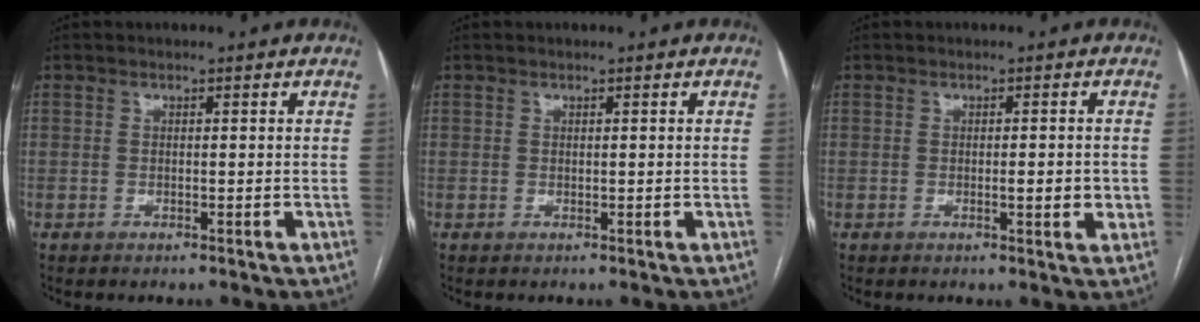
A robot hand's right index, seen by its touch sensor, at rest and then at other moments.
{"total": 0.0}
{"total": 2.8, "force": [-0.4, 0.7, 2.7], "torque": [-0.038, -0.001, -0.005]}